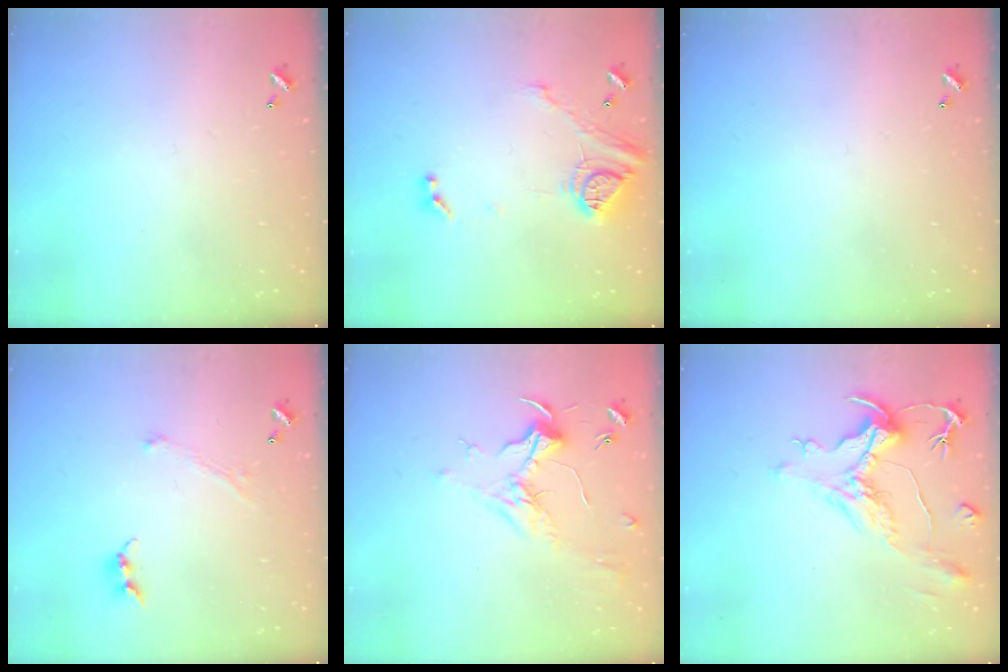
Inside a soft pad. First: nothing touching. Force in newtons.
{"total": 14.1, "press": 14.0, "slide": 1.6}
{"total": 0.0}
{"total": 1.3, "press": 1.2, "slide": 0.5}
{"total": 1.9, "press": 1.7, "slide": 0.8}
{"total": 1.6, "press": 0.1, "slide": 1.6}